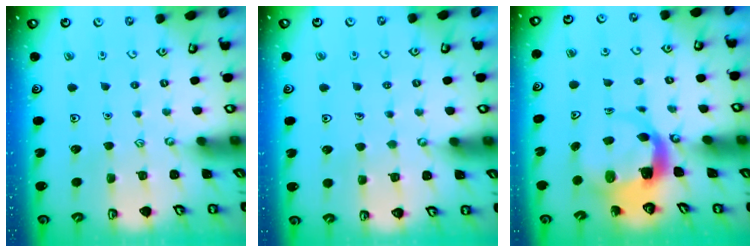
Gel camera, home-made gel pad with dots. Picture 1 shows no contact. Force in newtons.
{"total": 4.6, "press": 4.6, "slide": 0.4}
{"total": 5.2, "press": 5.1, "slide": 0.6}